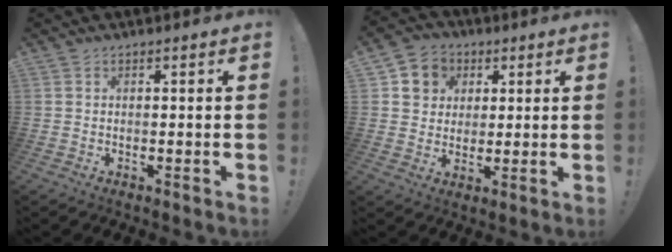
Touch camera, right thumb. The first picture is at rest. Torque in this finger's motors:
{"motor_torque": [0.75, 1.08, -0.12, 0.42, -0.11]}